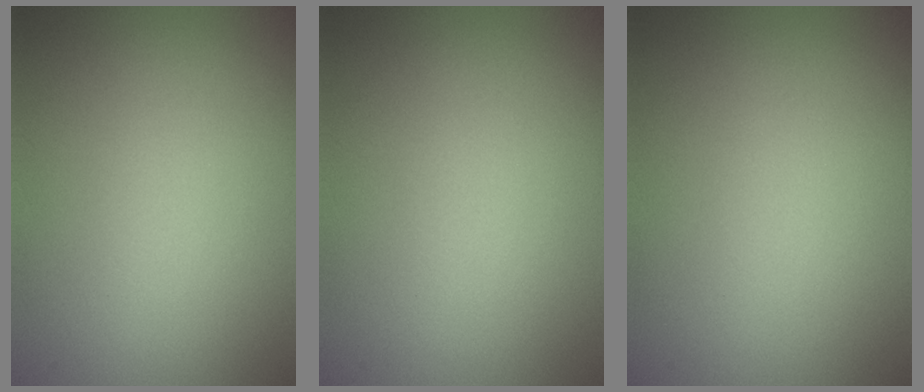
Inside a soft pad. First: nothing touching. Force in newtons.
{"total": 0.0}
{"total": 0.0}